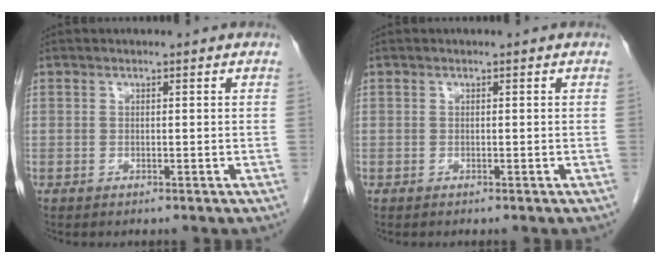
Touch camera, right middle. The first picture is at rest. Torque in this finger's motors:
{"motor_torque": [0.03, 0.17, -0.04, -0.01]}